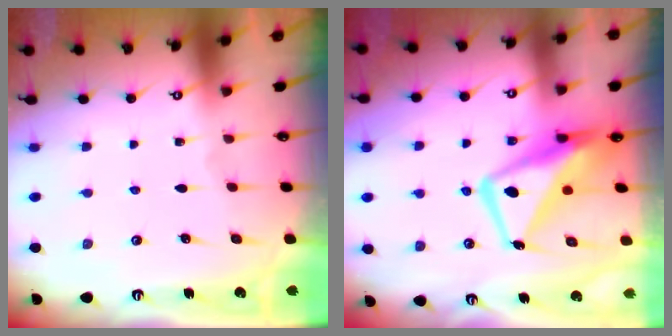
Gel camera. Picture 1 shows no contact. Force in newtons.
{"total": 13.2, "press": 13.1, "slide": 1.6}